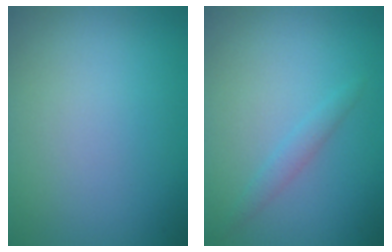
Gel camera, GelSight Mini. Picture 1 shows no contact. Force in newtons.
{"total": 1.3, "press": 1.3, "slide": 0.1}